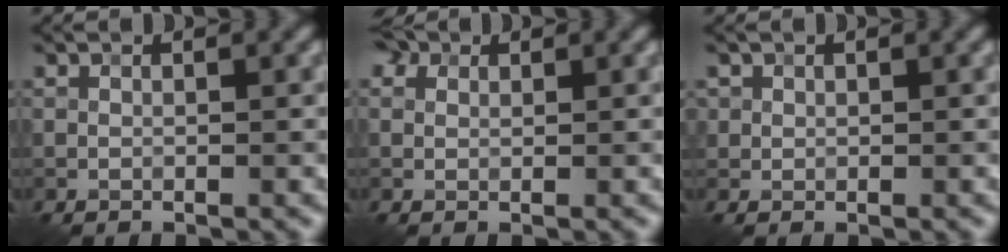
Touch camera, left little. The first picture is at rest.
{"total": 1.6, "force": [1.1, 1.1, 0.5], "torque": [-0.009, 0.003, 0.002]}
{"total": 0.9, "force": [0.3, 0.8, -0.1], "torque": [0.009, 0.001, 0.000]}